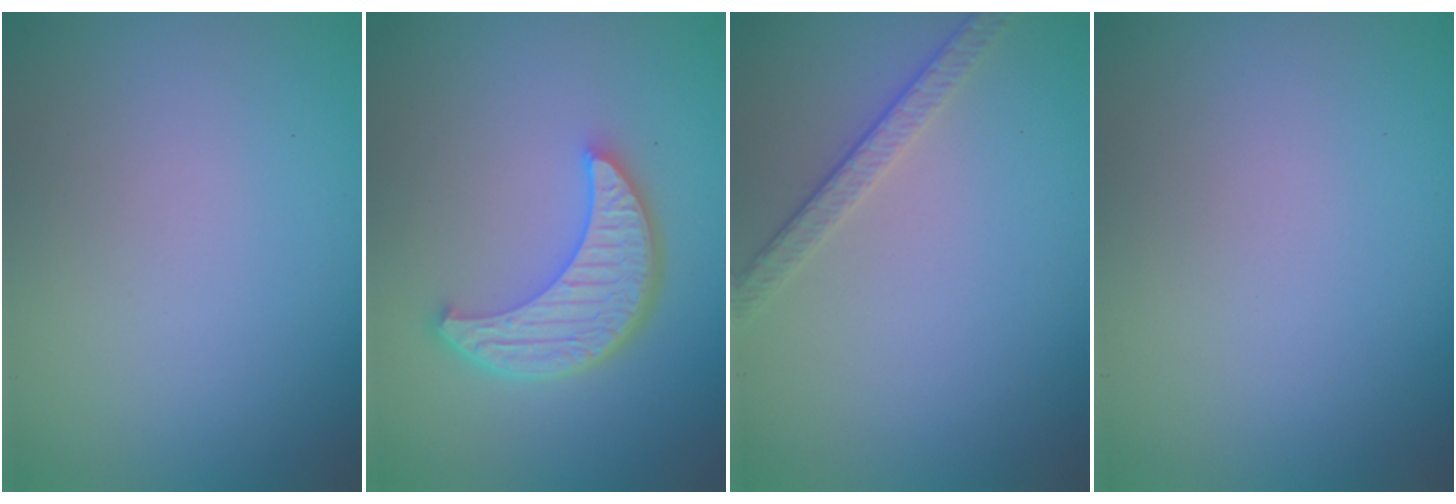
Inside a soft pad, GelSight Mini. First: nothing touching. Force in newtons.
{"total": 5.7, "press": 4.3, "slide": 3.7}
{"total": 2.5, "press": 2.2, "slide": 1.2}
{"total": 0.0}